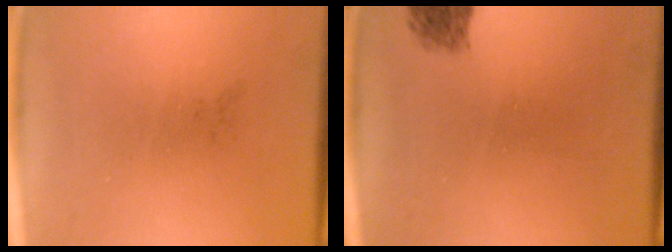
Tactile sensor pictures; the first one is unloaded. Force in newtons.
{"total": 1.8}